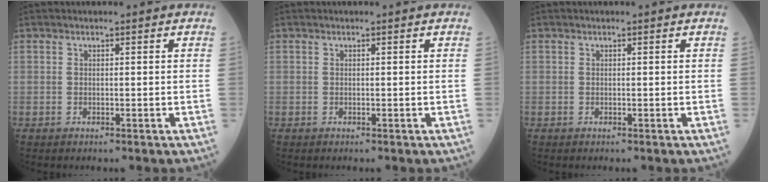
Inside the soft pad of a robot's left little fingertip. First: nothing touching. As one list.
[{"total": 0.0}, {"total": 0.0}]